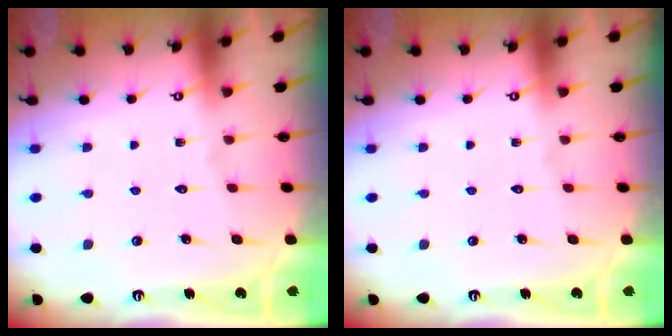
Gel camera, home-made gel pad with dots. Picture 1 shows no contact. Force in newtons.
{"total": 0.0}